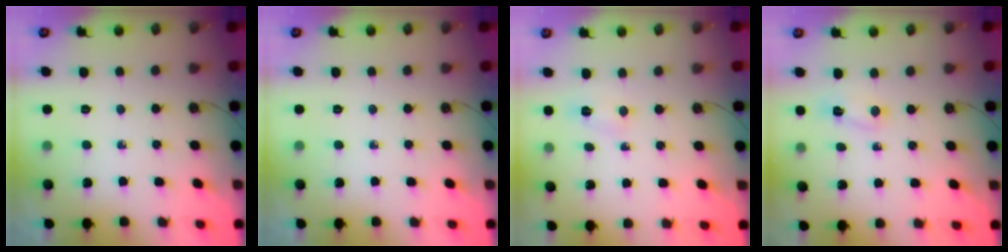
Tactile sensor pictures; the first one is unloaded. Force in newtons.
{"total": 0.0}
{"total": 2.7, "press": 2.7, "slide": 0.4}
{"total": 3.3, "press": 3.2, "slide": 0.7}